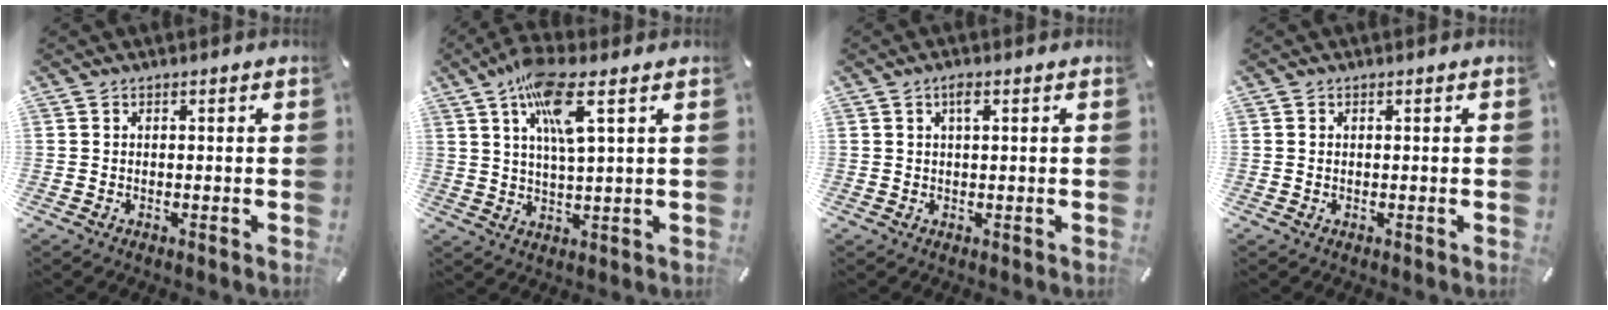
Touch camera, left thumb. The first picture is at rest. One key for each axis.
{"total": 10.8, "fx": 5.0, "fy": 2.1, "fz": 9.3, "tx": -0.180, "ty": -0.001, "tz": 0.085}
{"total": 1.9, "fx": 0.7, "fy": 0.5, "fz": 1.7, "tx": -0.036, "ty": 0.004, "tz": 0.010}
{"total": 0.5, "fx": 0.0, "fy": 0.3, "fz": 0.4, "tx": -0.010, "ty": 0.002, "tz": -0.001}